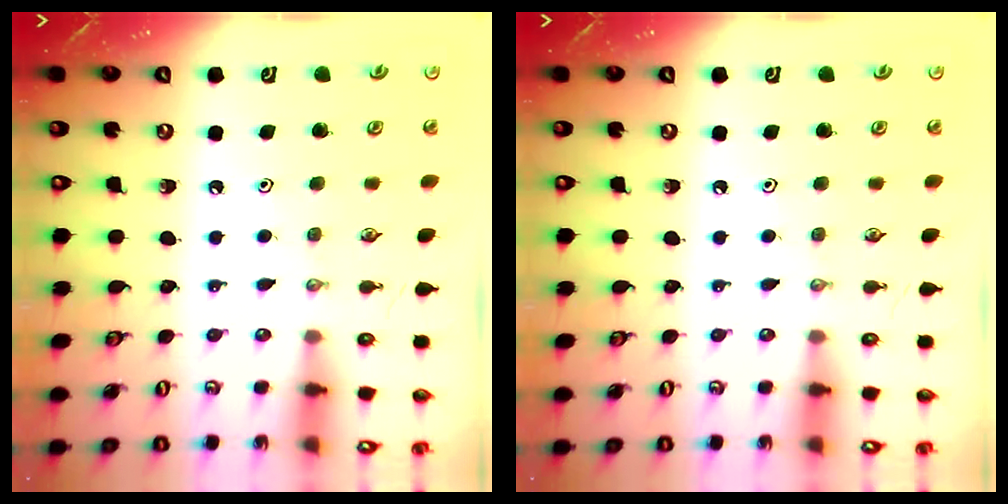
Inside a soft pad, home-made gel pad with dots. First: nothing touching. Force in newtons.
{"total": 0.0}